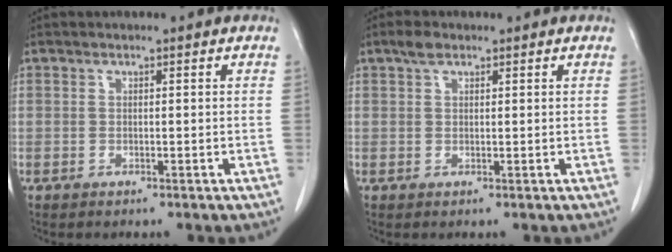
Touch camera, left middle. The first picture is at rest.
{"total": 1.8, "force": [1.3, 0.8, 1.0], "torque": [-0.022, 0.007, 0.023]}